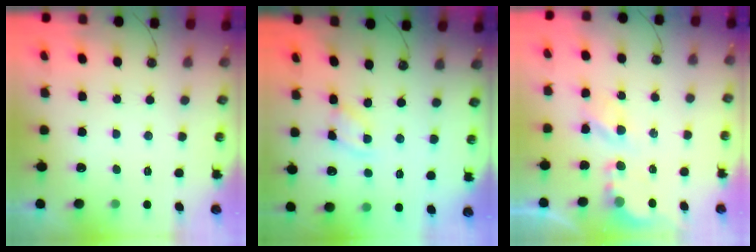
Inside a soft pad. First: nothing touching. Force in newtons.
{"total": 2.1, "press": 2.1, "slide": 0.4}
{"total": 5.9, "press": 5.9, "slide": 0.6}